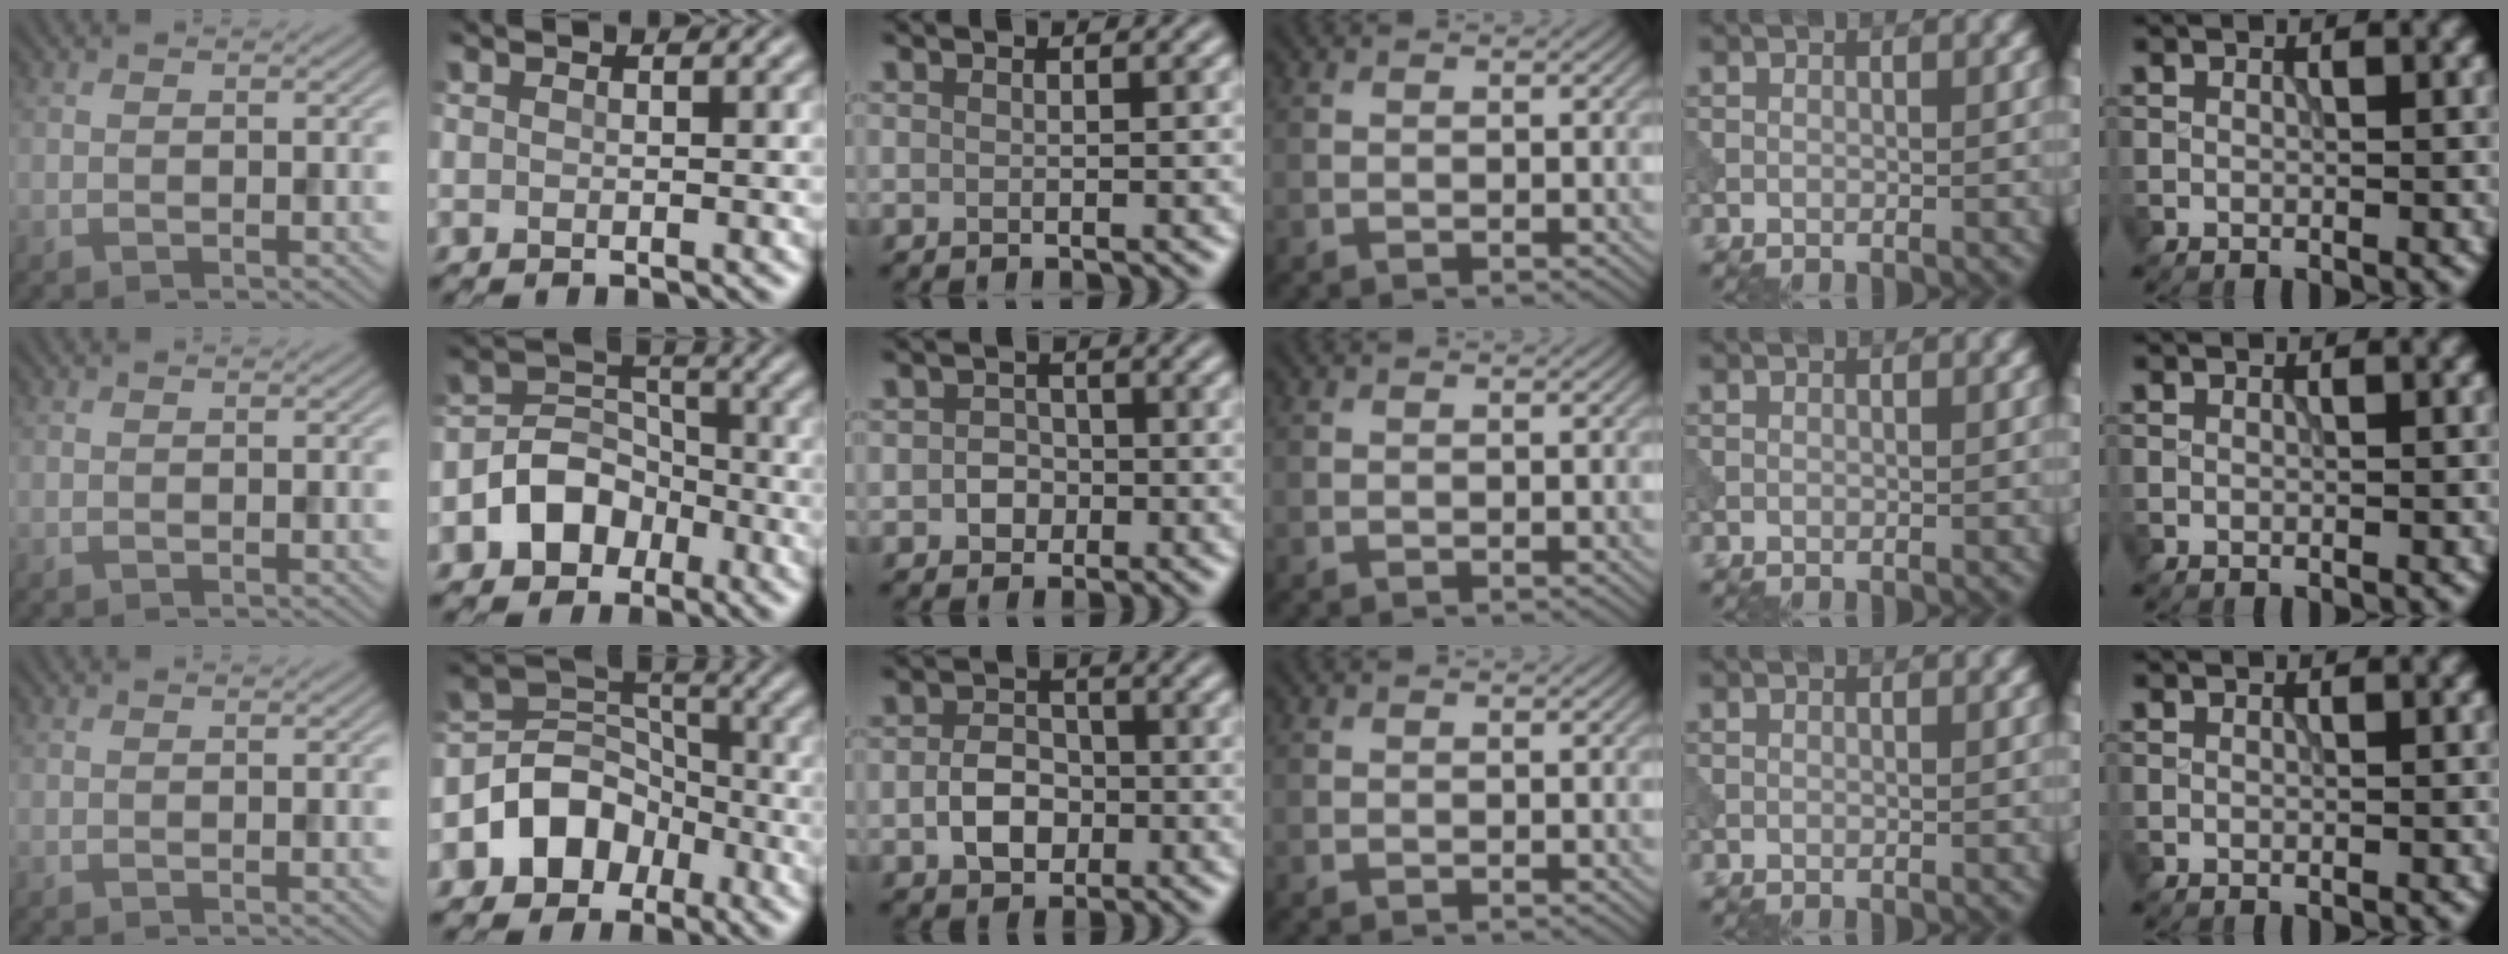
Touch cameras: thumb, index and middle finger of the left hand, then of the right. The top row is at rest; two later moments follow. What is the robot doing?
{"motion": "extract", "object": "peg toy"}